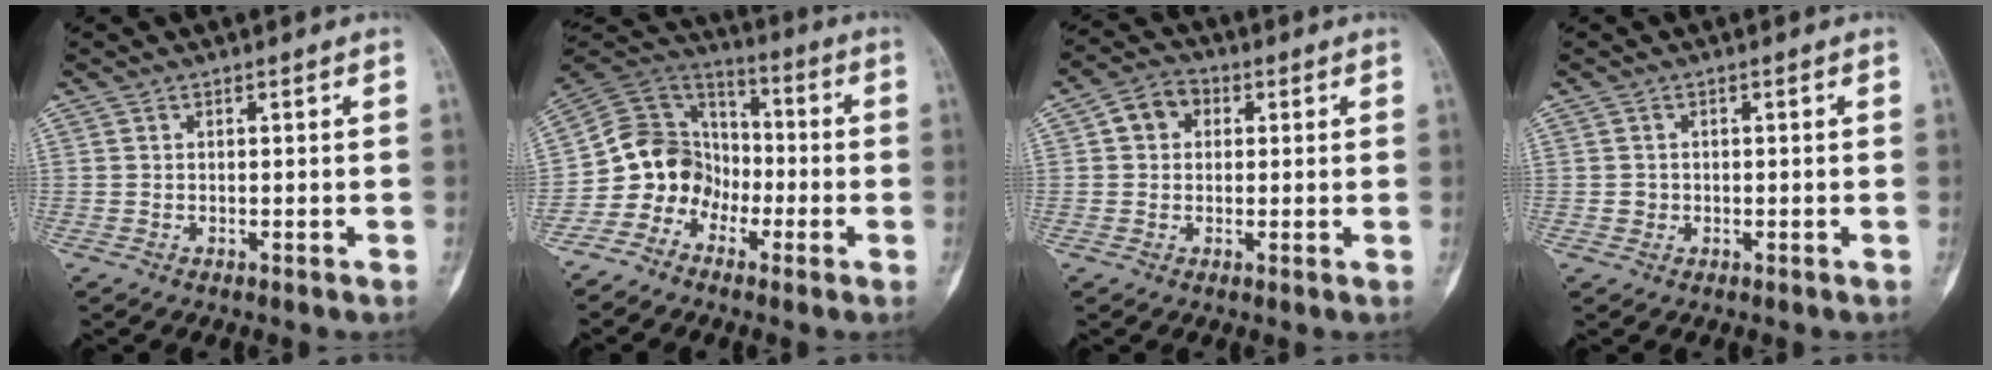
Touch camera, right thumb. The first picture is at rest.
{"total": 11.9, "force": [-5.2, 10.2, 3.1], "torque": [-0.018, 0.084, -0.105]}
{"total": 5.4, "force": [1.1, 4.6, 2.7], "torque": [-0.025, 0.011, 0.008]}
{"total": 1.2, "force": [-0.2, 1.2, 0.2], "torque": [0.001, 0.004, -0.001]}